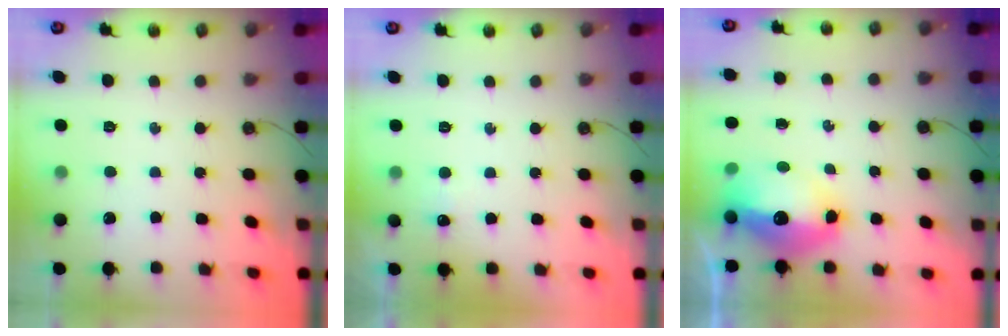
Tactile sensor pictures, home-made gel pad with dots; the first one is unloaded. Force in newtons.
{"total": 3.9, "press": 3.8, "slide": 0.9}
{"total": 13.8, "press": 13.7, "slide": 1.4}